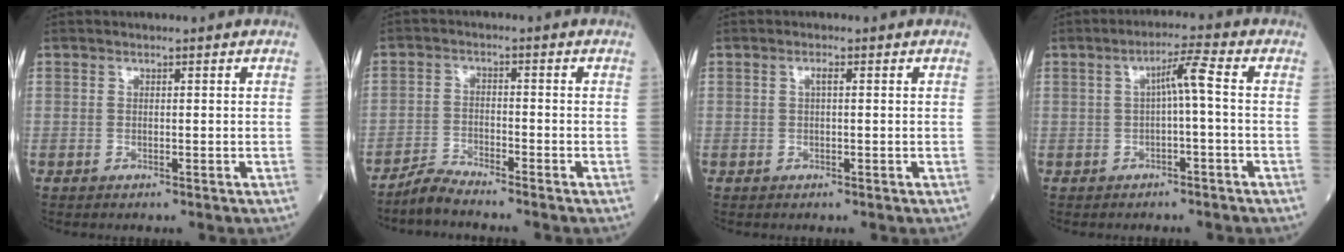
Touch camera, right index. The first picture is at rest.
{"total": 3.4, "force": [-3.3, -0.4, 0.3], "torque": [-0.009, -0.017, -0.067]}
{"total": 0.9, "force": [0.2, 0.2, 0.9], "torque": [-0.017, 0.003, 0.002]}
{"total": 3.9, "force": [-0.1, -0.1, 3.9], "torque": [-0.065, 0.014, -0.001]}